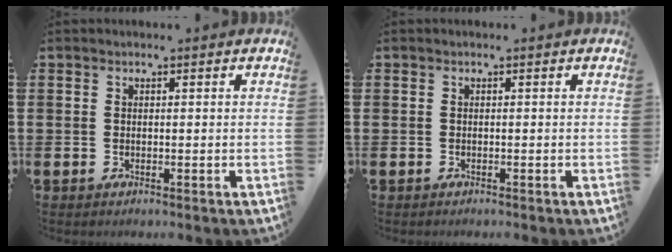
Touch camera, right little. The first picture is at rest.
{"total": 0.0}